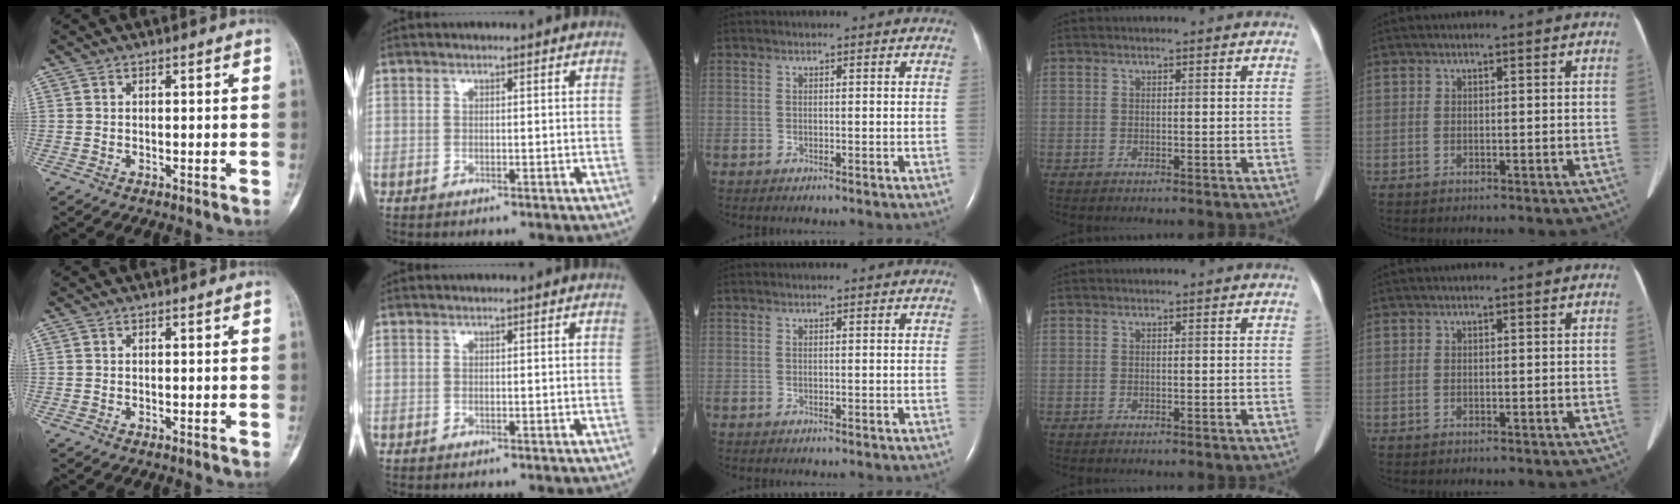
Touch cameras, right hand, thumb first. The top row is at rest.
{}